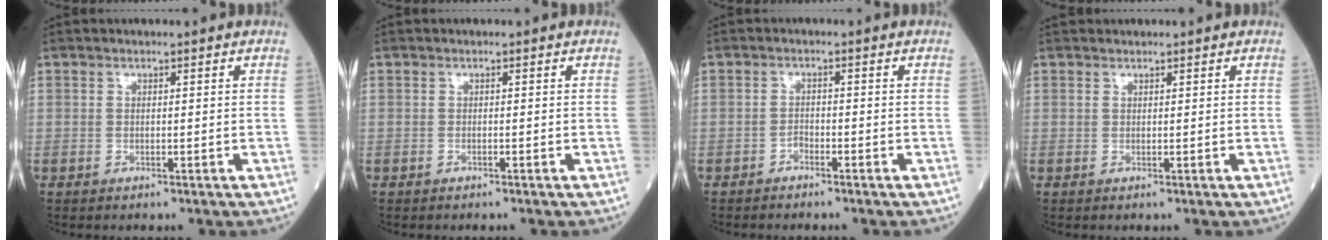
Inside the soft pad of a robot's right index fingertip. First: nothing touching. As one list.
[{"total": 0.0}, {"total": 1.0, "force": [-0.9, 0.4, 0.3], "torque": [-0.001, 0.004, -0.016]}, {"total": 0.6, "force": [0.6, 0.2, 0.0], "torque": [-0.008, 0.013, 0.015]}]